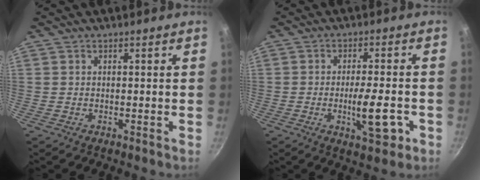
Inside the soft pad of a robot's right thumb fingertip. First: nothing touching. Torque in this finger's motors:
{"motor_torque": [3.48, 1.53, 1.43, -1.34, 0.53]}